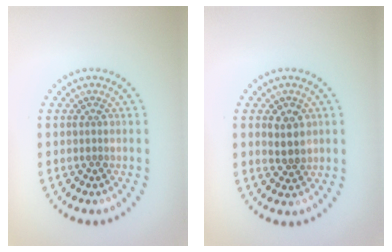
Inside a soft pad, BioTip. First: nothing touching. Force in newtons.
{"total": 2.5, "press": 2.4, "slide": 0.4}